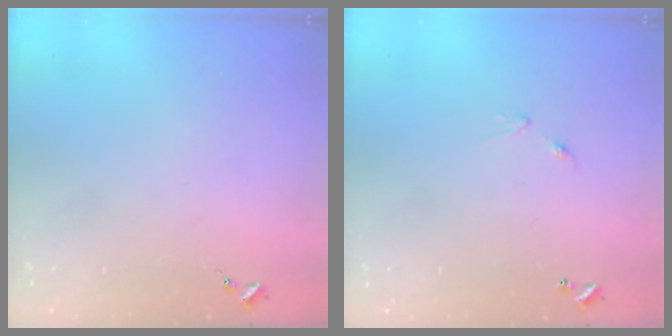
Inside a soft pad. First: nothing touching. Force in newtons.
{"total": 5.0, "press": 5.0, "slide": 0.5}